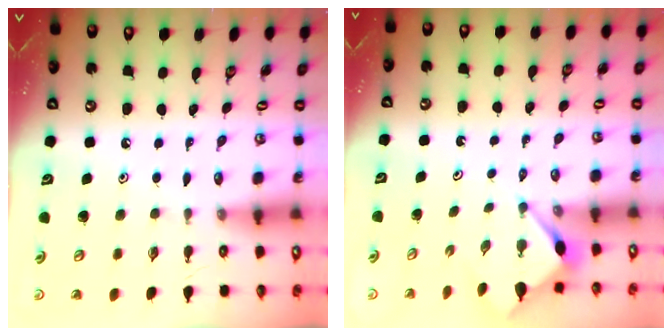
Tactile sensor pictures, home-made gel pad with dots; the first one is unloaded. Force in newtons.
{"total": 3.4, "press": 3.4, "slide": 0.3}